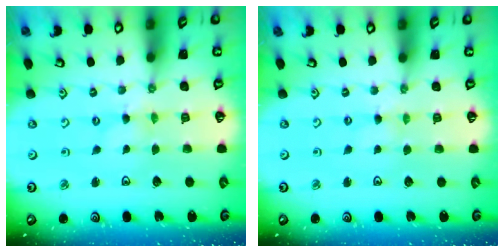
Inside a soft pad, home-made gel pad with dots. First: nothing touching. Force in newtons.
{"total": 0.7, "press": 0.7, "slide": 0.2}